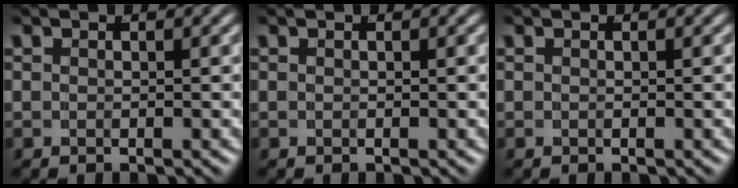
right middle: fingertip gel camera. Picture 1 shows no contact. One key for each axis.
{"total": 0.0}
{"total": 0.0}